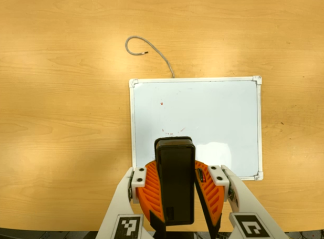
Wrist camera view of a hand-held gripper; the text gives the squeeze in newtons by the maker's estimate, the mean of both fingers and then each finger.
{"total": 10.5, "left": 10.2, "right": 10.8}